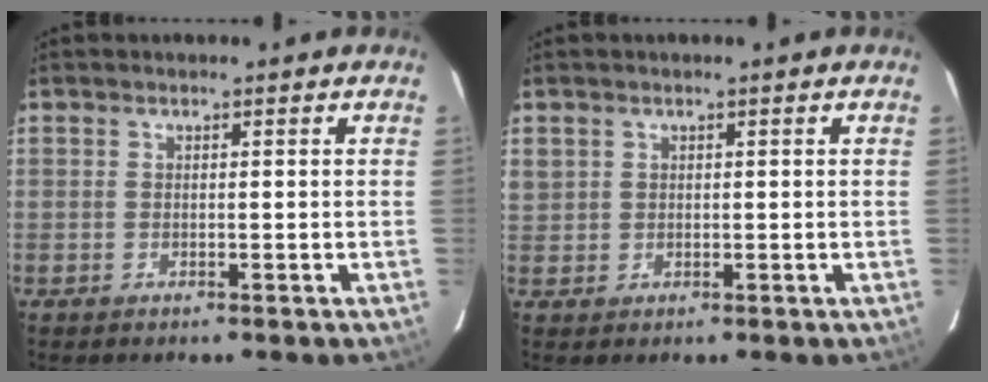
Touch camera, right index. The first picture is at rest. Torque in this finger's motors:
{"motor_torque": [0.41, 0.33, 0.02, 0.02]}